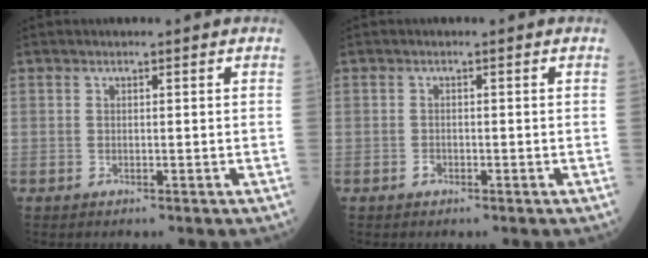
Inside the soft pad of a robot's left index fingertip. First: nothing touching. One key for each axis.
{"total": 0.9, "fx": -0.6, "fy": 0.6, "fz": 0.4, "tx": -0.008, "ty": 0.002, "tz": -0.009}